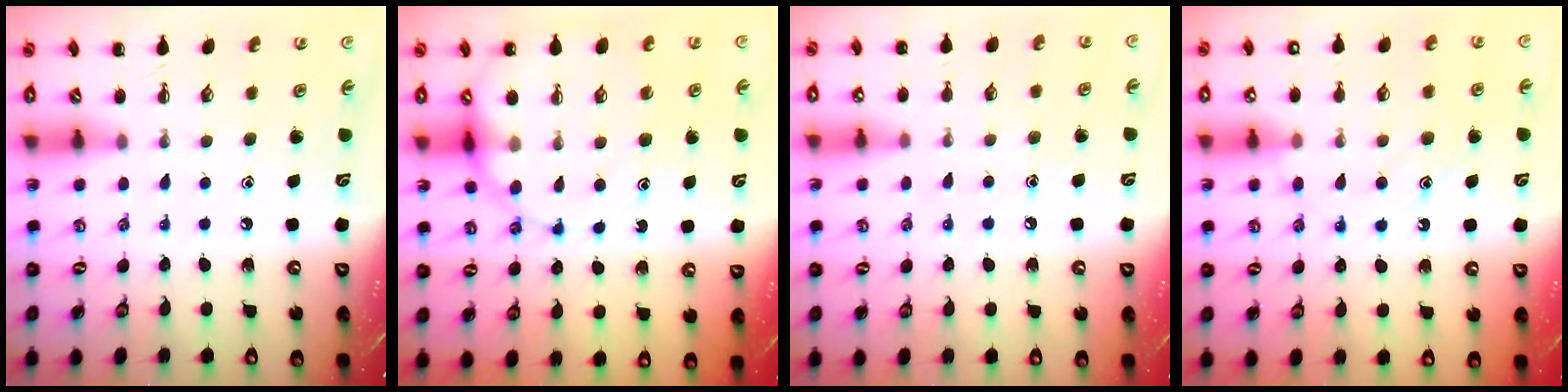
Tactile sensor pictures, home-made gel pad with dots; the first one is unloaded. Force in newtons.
{"total": 14.4, "press": 14.2, "slide": 2.3}
{"total": 7.1, "press": 6.9, "slide": 1.6}
{"total": 13.5, "press": 13.4, "slide": 0.8}